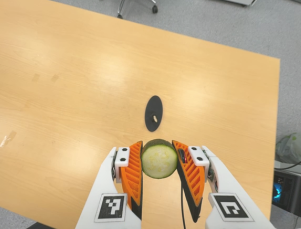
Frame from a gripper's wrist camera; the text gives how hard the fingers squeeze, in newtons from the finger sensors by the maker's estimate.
{"total": 11.1, "left": 10.1, "right": 12.2}